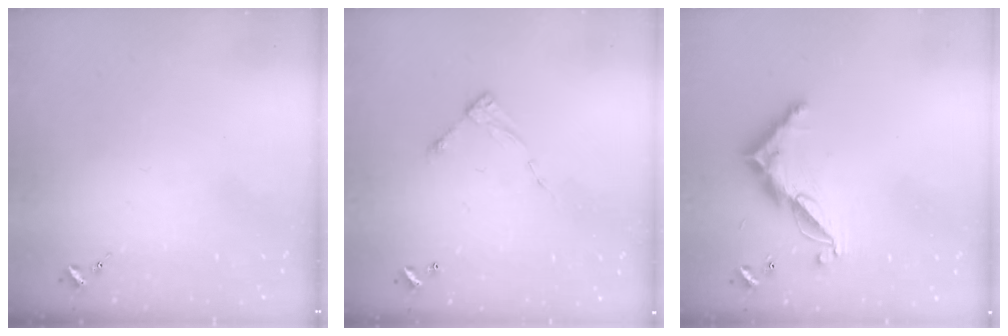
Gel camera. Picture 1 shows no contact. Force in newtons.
{"total": 6.0, "press": 6.0, "slide": 0.4}
{"total": 11.6, "press": 11.6, "slide": 0.4}